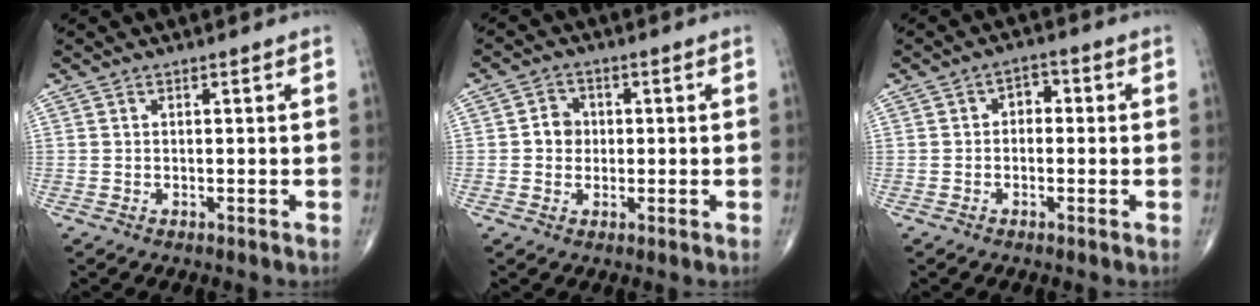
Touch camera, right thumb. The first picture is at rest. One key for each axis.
{"total": 3.8, "fx": 0.1, "fy": 3.4, "fz": 1.7, "tx": -0.008, "ty": 0.007, "tz": -0.006}
{"total": 3.2, "fx": -0.1, "fy": 2.3, "fz": 2.1, "tx": -0.011, "ty": 0.014, "tz": -0.013}